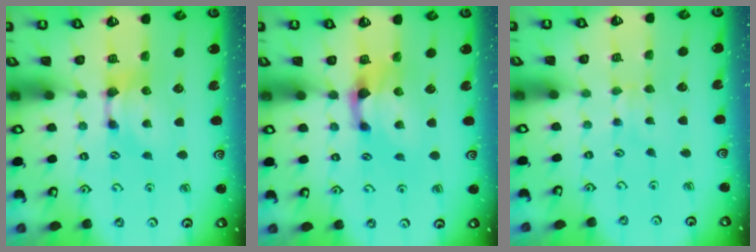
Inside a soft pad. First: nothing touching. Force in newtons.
{"total": 1.9, "press": 1.4, "slide": 1.3}
{"total": 2.8, "press": 2.8, "slide": 0.4}